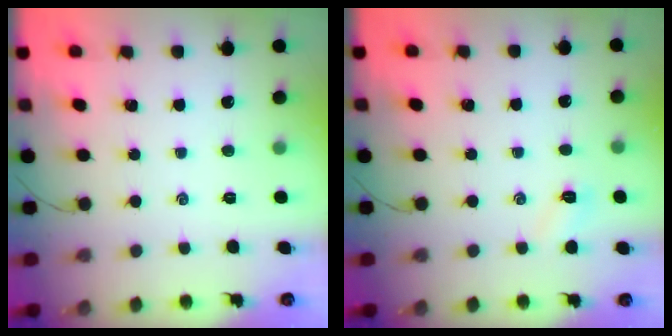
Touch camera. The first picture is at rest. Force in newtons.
{"total": 3.2, "press": 3.1, "slide": 0.9}